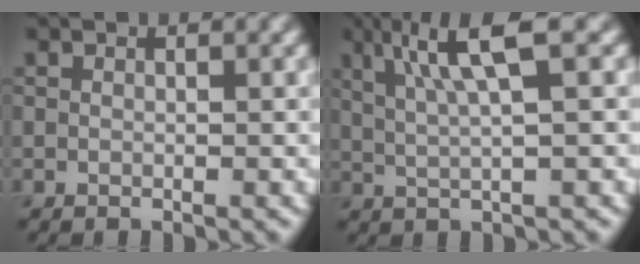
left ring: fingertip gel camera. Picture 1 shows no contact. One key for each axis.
{"total": 5.6, "fx": 2.2, "fy": 1.0, "fz": 5.1, "tx": -0.089, "ty": 0.007, "tz": 0.042}